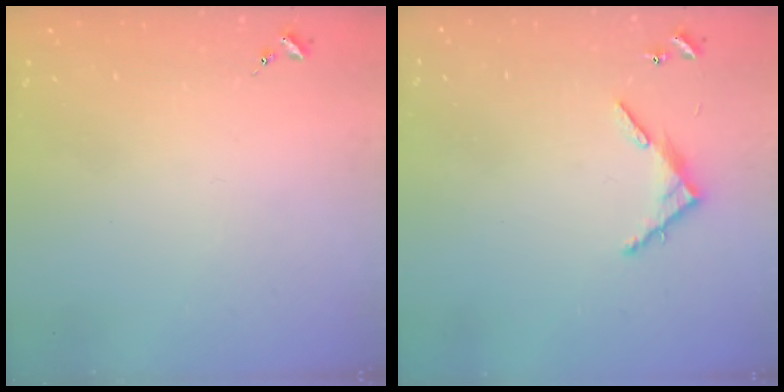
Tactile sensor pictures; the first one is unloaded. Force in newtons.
{"total": 6.9, "press": 6.9, "slide": 0.5}